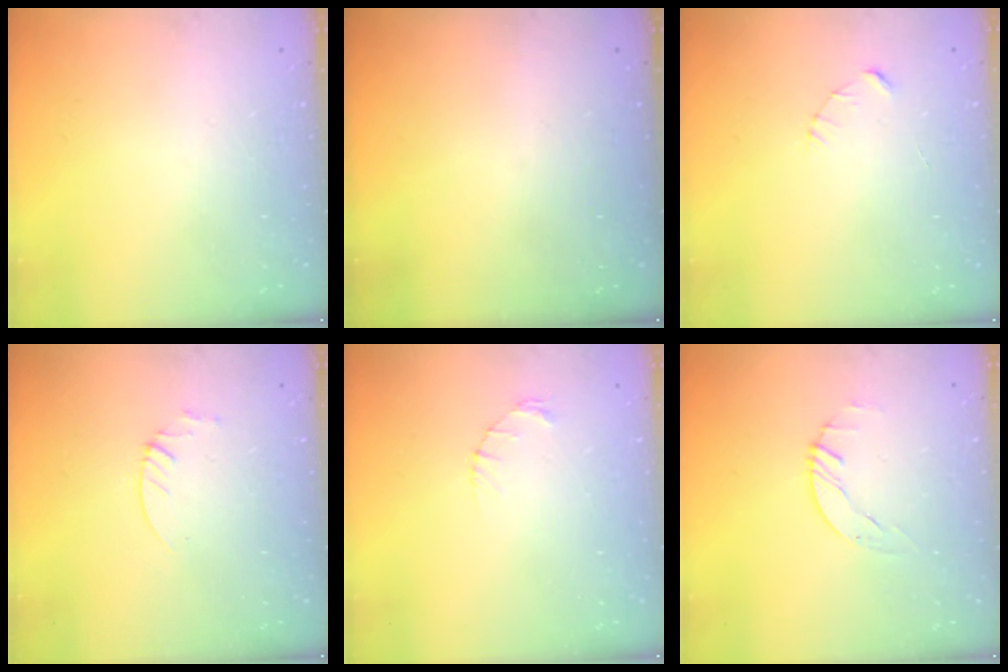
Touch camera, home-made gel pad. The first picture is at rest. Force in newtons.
{"total": 0.0}
{"total": 2.3, "press": 2.3, "slide": 0.3}
{"total": 1.9, "press": 1.9, "slide": 0.2}
{"total": 1.2, "press": 1.1, "slide": 0.2}
{"total": 1.7, "press": 1.7, "slide": 0.1}